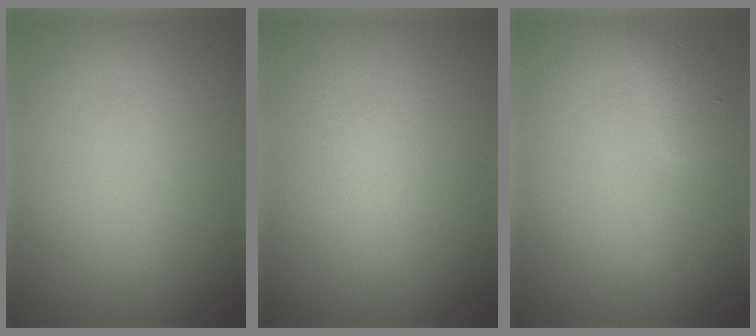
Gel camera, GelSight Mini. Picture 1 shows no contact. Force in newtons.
{"total": 1.1, "press": 1.1, "slide": 0.0}
{"total": 1.1, "press": 1.1, "slide": 0.1}